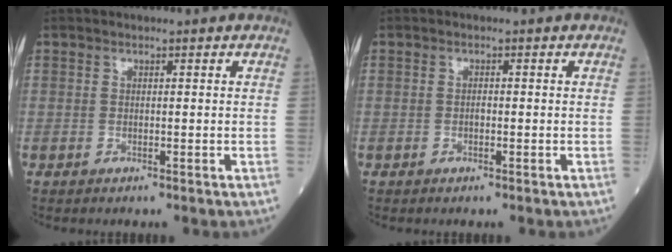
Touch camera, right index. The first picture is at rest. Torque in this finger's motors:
{"motor_torque": [-0.11, 0.07, -0.04, 0.01]}